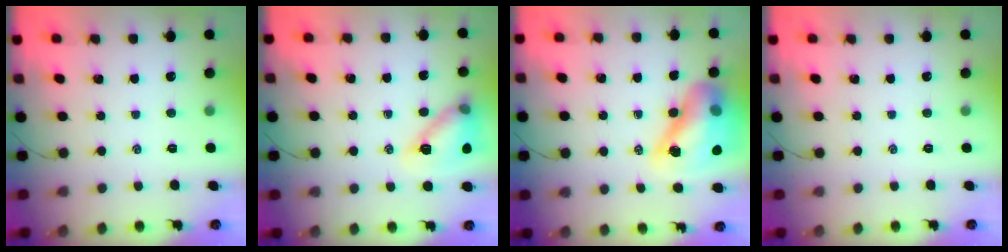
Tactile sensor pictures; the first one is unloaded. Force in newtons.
{"total": 14.4, "press": 14.3, "slide": 1.4}
{"total": 17.9, "press": 17.2, "slide": 5.0}
{"total": 0.0}